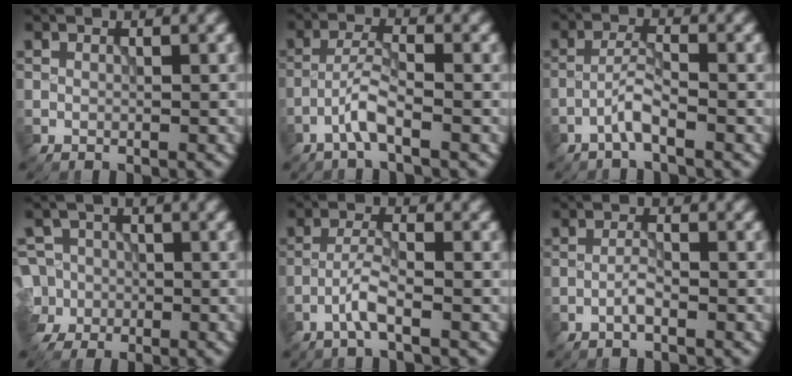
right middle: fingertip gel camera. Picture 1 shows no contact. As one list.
[{"total": 2.8, "force": [-1.7, 0.4, 2.2], "torque": [-0.046, 0.010, -0.040]}, {"total": 2.3, "force": [-1.5, 0.2, 1.7], "torque": [-0.035, 0.010, -0.035]}, {"total": 6.8, "force": [-2.9, 5.9, 1.9], "torque": [-0.042, -0.001, -0.075]}, {"total": 2.4, "force": [-1.4, 0.3, 2.0], "torque": [-0.043, 0.009, -0.034]}, {"total": 1.3, "force": [-0.7, 0.2, 1.1], "torque": [-0.020, 0.005, -0.017]}]